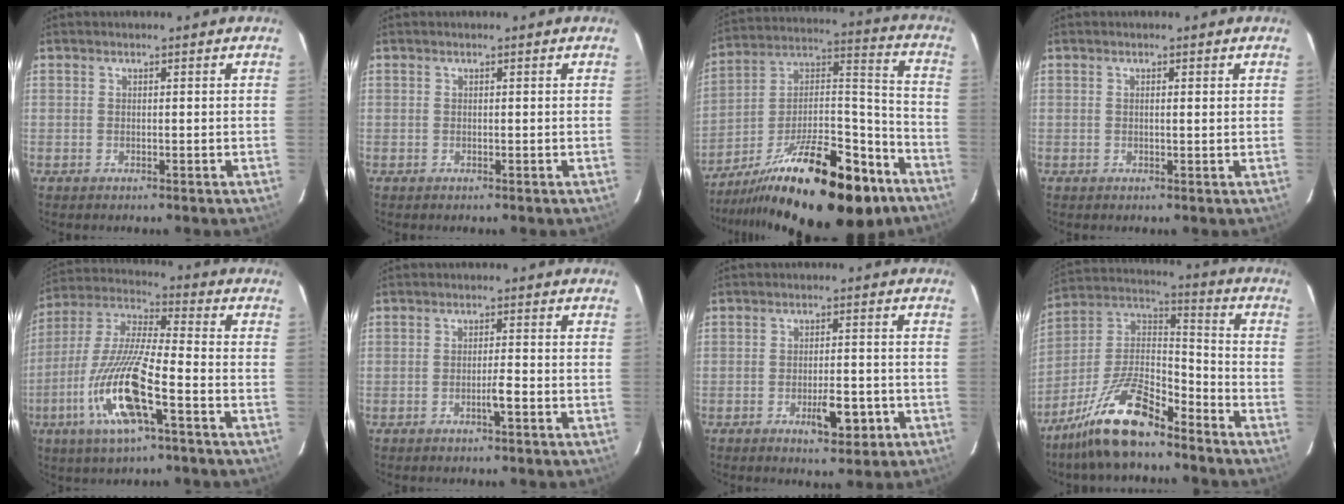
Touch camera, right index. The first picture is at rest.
{"total": 0.0}
{"total": 26.0, "force": [-17.5, 6.6, 18.0], "torque": [-0.249, 0.015, -0.279]}
{"total": 0.9, "force": [0.3, 0.1, 0.8], "torque": [-0.017, 0.004, 0.004]}
{"total": 15.8, "force": [-6.0, 2.0, 14.5], "torque": [-0.303, -0.012, -0.114]}
{"total": 2.1, "force": [-1.0, -0.2, 1.9], "torque": [-0.031, -0.001, -0.019]}
{"total": 5.4, "force": [-2.4, 1.6, 4.6], "torque": [-0.067, -0.001, -0.028]}
{"total": 14.8, "force": [-11.0, 3.4, 9.2], "torque": [-0.186, 0.013, -0.204]}